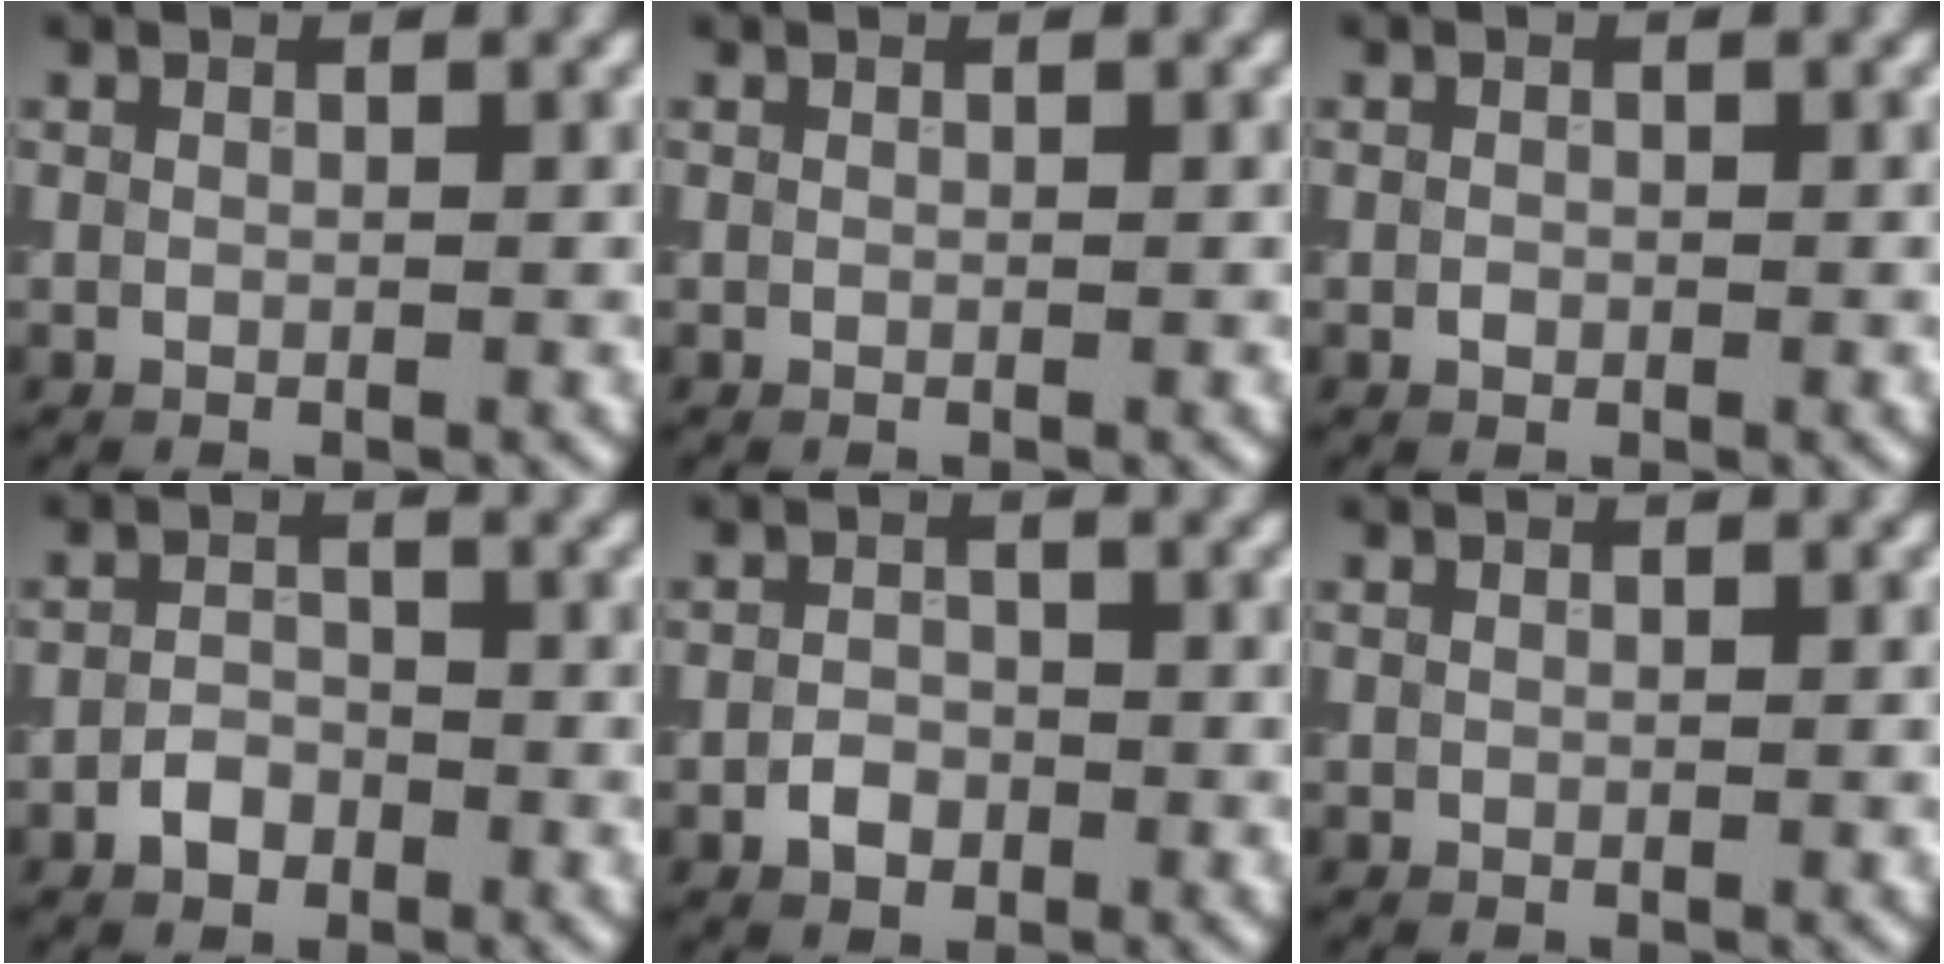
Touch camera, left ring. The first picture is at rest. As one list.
[{"total": 0.0}, {"total": 0.6, "force": [-0.2, 0.5, 0.4], "torque": [-0.004, -0.001, -0.005]}, {"total": 2.2, "force": [-1.3, 1.5, 0.9], "torque": [-0.014, 0.005, -0.028]}, {"total": 1.9, "force": [-0.9, 1.4, 1.0], "torque": [-0.013, 0.003, -0.021]}, {"total": 0.0}]